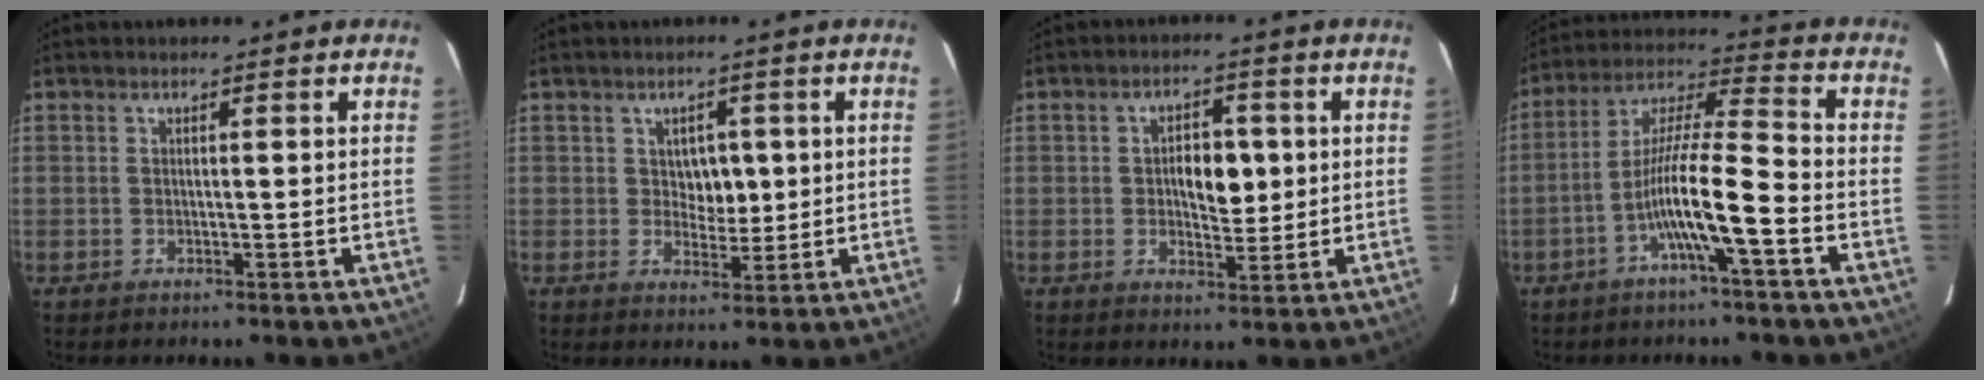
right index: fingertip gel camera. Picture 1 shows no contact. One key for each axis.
{"total": 3.7, "fx": 0.8, "fy": 2.7, "fz": 2.4, "tx": -0.026, "ty": 0.002, "tz": 0.016}
{"total": 5.8, "fx": 0.6, "fy": 3.1, "fz": 4.9, "tx": -0.073, "ty": 0.010, "tz": 0.014}
{"total": 11.3, "fx": -4.5, "fy": 0.2, "fz": 10.3, "tx": -0.198, "ty": 0.014, "tz": -0.085}